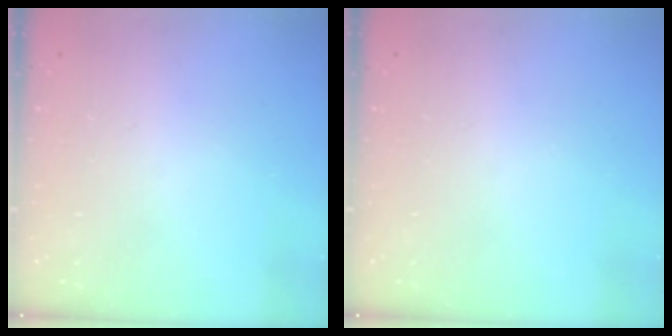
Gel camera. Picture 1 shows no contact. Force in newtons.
{"total": 0.0}